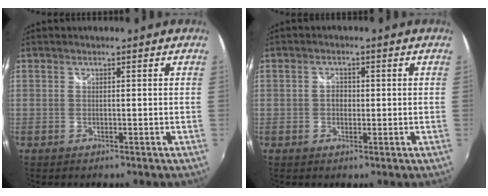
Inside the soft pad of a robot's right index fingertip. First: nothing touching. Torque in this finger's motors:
{"motor_torque": [0.04, -0.03, 0.28, 0.05]}